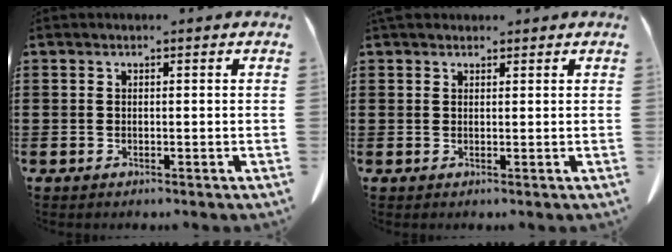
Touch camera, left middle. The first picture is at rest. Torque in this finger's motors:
{"motor_torque": [0.32, 0.07, 0.03, 0.00]}